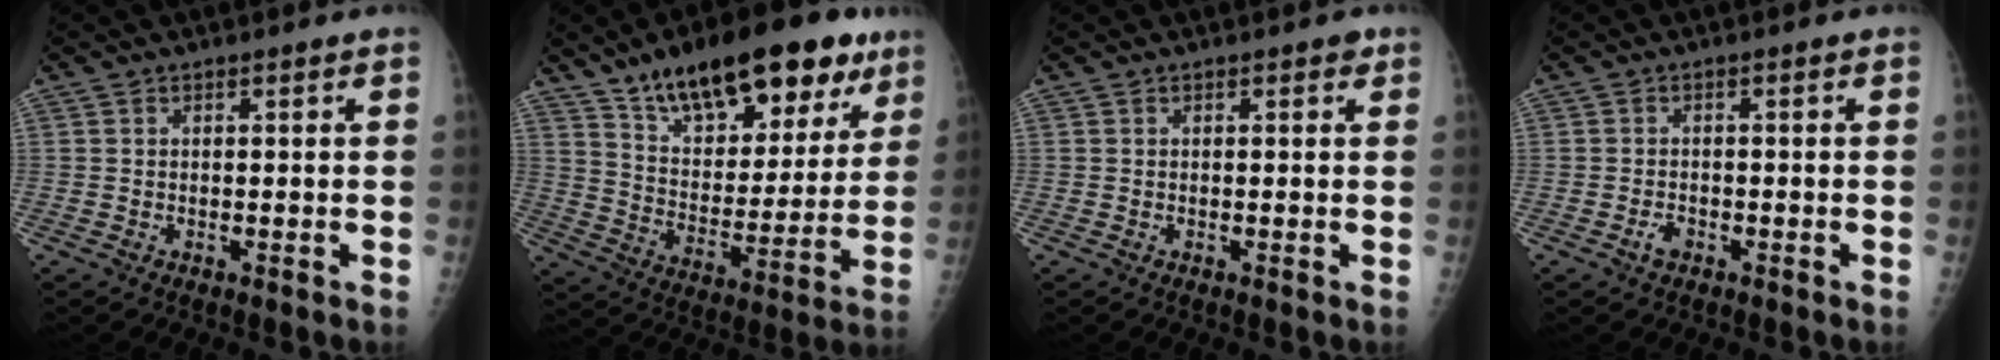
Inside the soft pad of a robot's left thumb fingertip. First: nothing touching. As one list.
[{"total": 25.9, "force": [16.4, 11.3, 16.6], "torque": [-0.211, -0.040, 0.256]}, {"total": 0.8, "force": [0.4, 0.5, 0.5], "torque": [0.001, 0.000, 0.001]}, {"total": 1.8, "force": [-1.0, 1.1, 0.9], "torque": [-0.017, 0.007, -0.018]}]